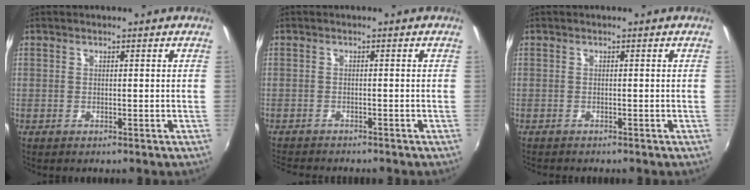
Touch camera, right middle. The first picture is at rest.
{"total": 5.5, "force": [-5.2, 0.9, 1.8], "torque": [-0.048, -0.018, -0.083]}
{"total": 1.3, "force": [-1.2, 0.1, 0.3], "torque": [-0.009, -0.007, -0.018]}